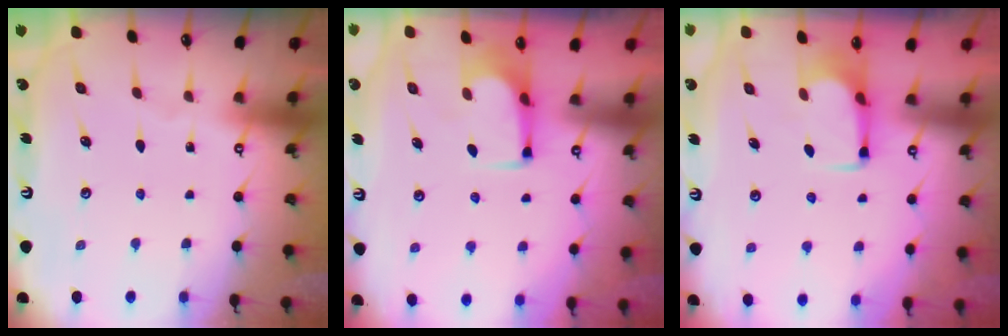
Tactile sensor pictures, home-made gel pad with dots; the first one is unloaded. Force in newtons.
{"total": 3.7, "press": 3.6, "slide": 0.7}
{"total": 2.8, "press": 2.8, "slide": 0.5}